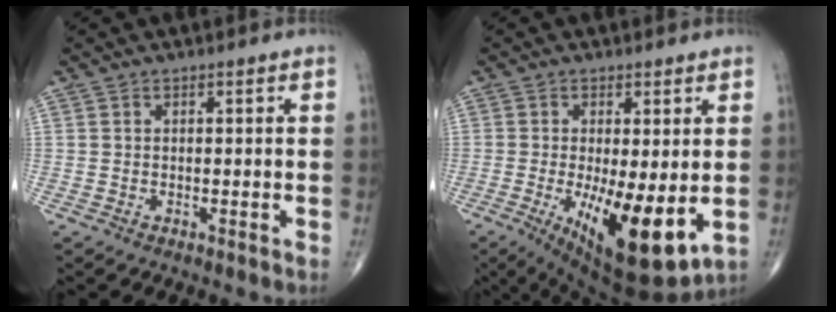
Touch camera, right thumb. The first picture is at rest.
{"total": 14.6, "force": [-2.8, 4.8, 13.5], "torque": [-0.214, -0.031, -0.027]}